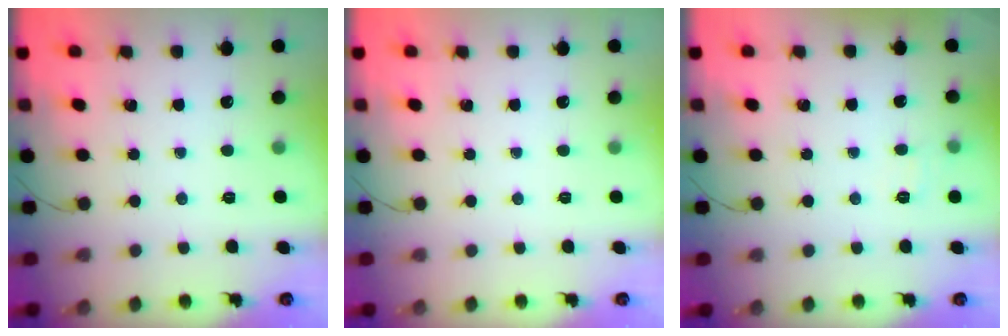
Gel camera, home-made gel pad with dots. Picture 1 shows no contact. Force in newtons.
{"total": 0.0}
{"total": 5.6, "press": 5.4, "slide": 1.3}